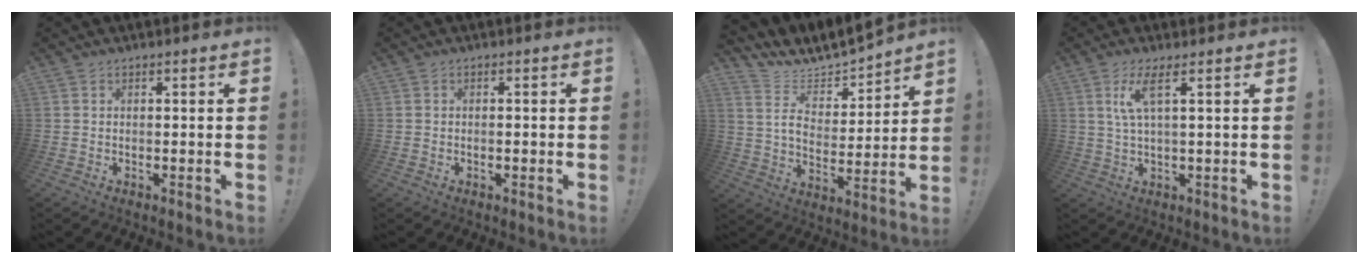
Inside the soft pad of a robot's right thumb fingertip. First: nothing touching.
{"total": 1.0, "force": [-0.9, 0.2, 0.5], "torque": [-0.010, 0.003, -0.015]}
{"total": 9.5, "force": [8.1, 3.4, 3.6], "torque": [-0.084, -0.074, 0.148]}
{"total": 6.5, "force": [2.6, 1.0, 5.8], "torque": [-0.105, -0.004, 0.041]}